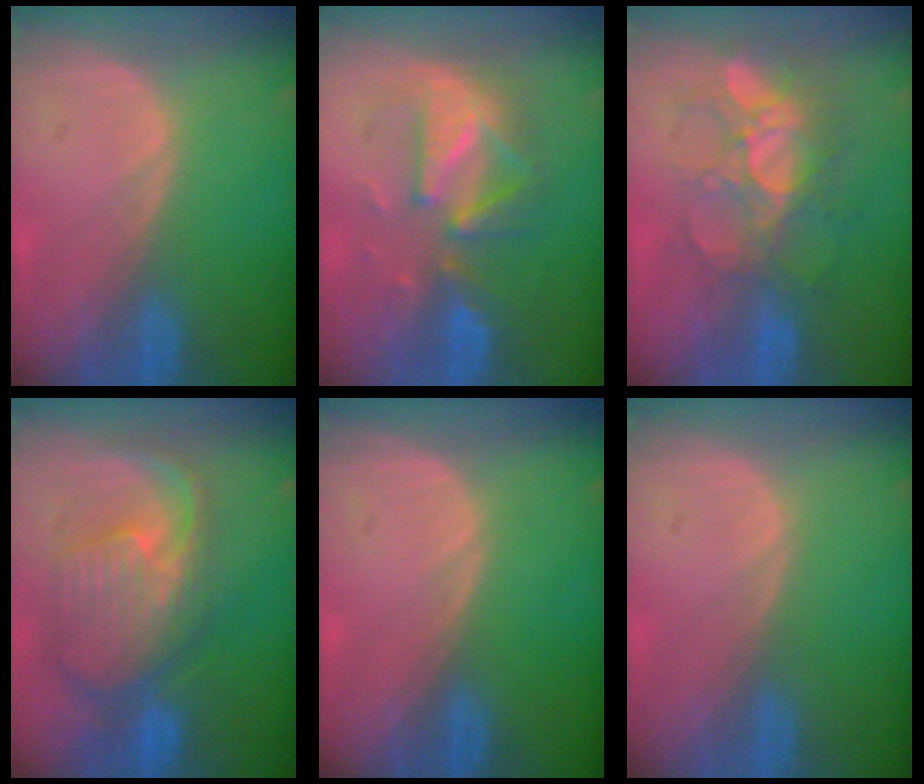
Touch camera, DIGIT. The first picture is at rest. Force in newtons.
{"total": 8.2, "press": 8.2, "slide": 0.7}
{"total": 9.6, "press": 8.5, "slide": 4.4}
{"total": 10.6, "press": 9.5, "slide": 4.7}
{"total": 0.0}
{"total": 0.0}